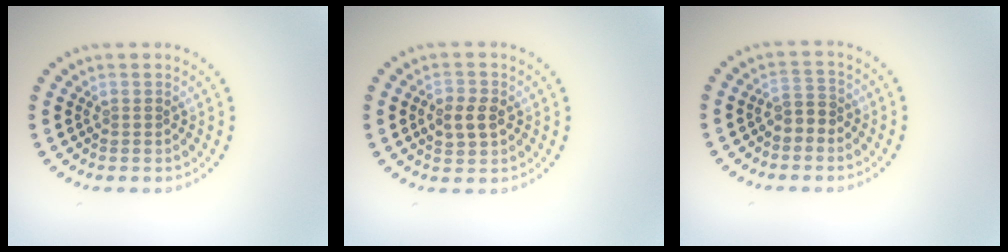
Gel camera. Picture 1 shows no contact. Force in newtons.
{"total": 2.7, "press": 2.7, "slide": 0.1}
{"total": 1.9, "press": 1.6, "slide": 1.0}